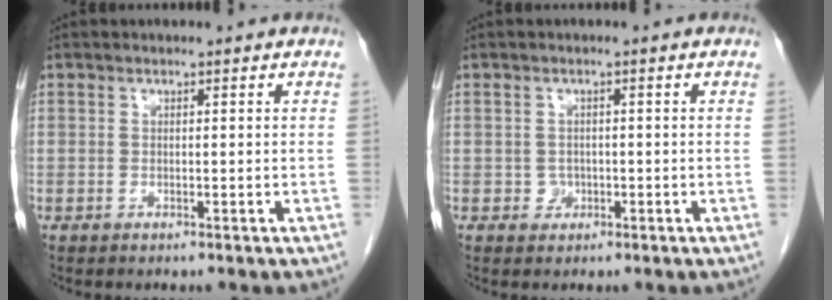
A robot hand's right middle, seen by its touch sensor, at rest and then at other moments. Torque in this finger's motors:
{"motor_torque": [0.19, 0.03, 0.00, 0.00]}